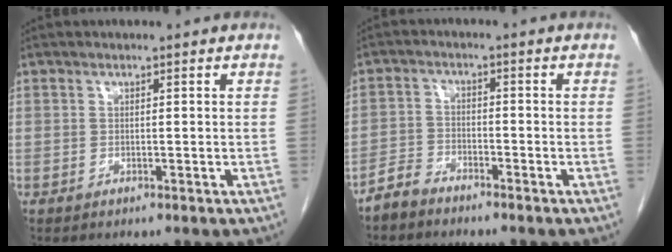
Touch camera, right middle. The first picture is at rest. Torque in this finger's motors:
{"motor_torque": [0.15, -0.04, 0.02, 0.02]}